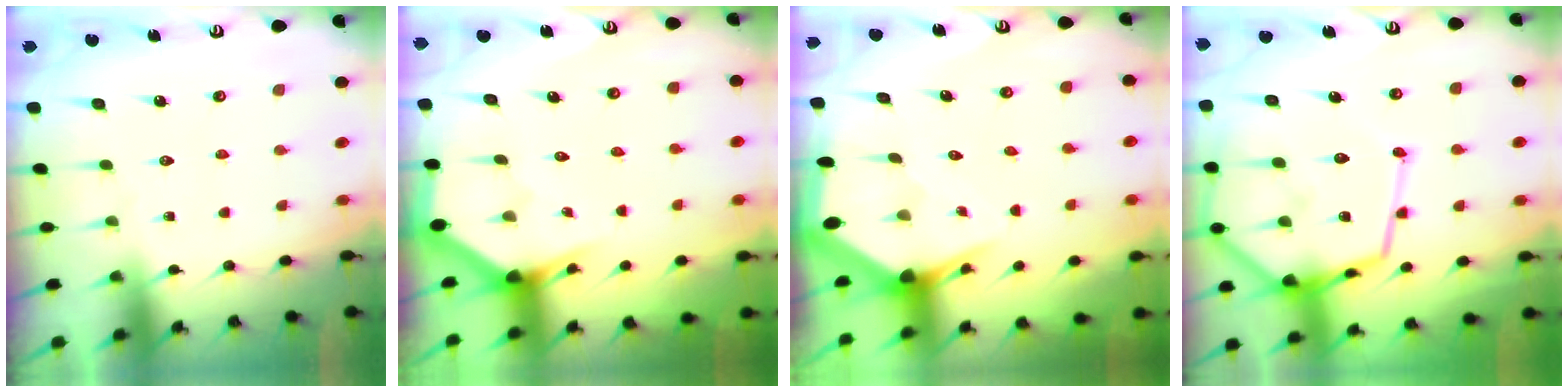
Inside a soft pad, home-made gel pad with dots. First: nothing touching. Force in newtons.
{"total": 3.0, "press": 3.0, "slide": 0.1}
{"total": 3.3, "press": 3.3, "slide": 0.4}
{"total": 18.5, "press": 18.5, "slide": 1.7}